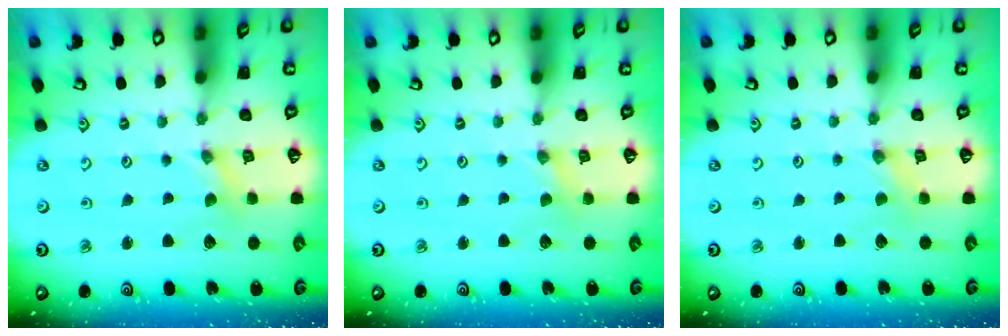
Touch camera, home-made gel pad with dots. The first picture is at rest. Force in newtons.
{"total": 0.0}
{"total": 0.0}